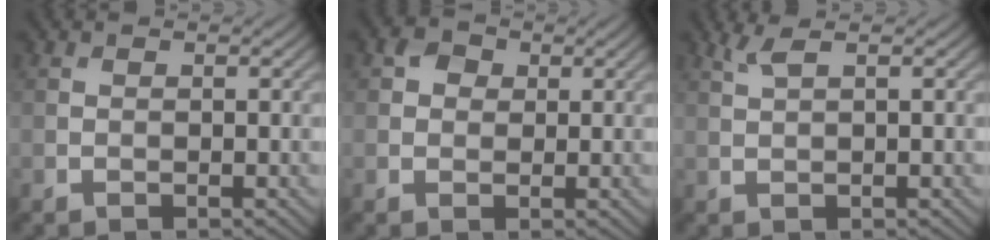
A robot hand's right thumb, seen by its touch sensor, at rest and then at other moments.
{"total": 2.4, "force": [0.7, 2.0, 1.1], "torque": [-0.018, 0.003, 0.007]}
{"total": 1.9, "force": [1.1, 0.3, 1.6], "torque": [-0.039, 0.007, 0.023]}